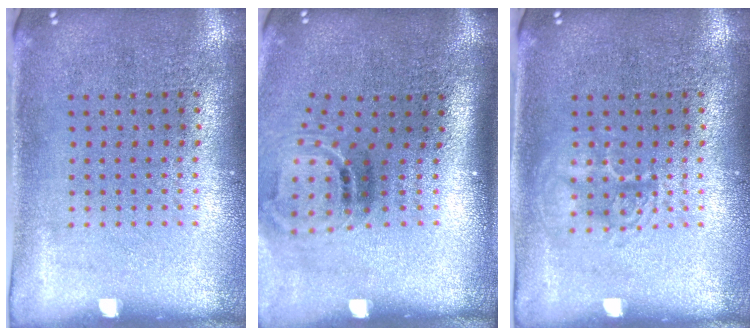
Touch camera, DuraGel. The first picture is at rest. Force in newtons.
{"total": 1.8, "press": 1.1, "slide": 1.4}
{"total": 1.8, "press": 1.7, "slide": 0.2}